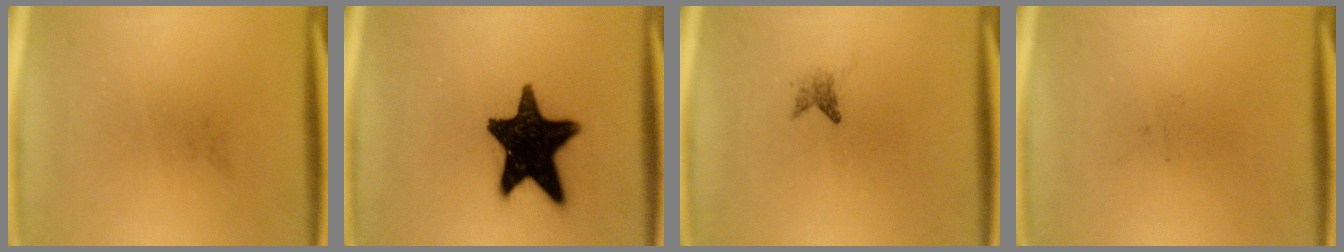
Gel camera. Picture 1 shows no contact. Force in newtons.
{"total": 18.8}
{"total": 1.2}
{"total": 0.0}